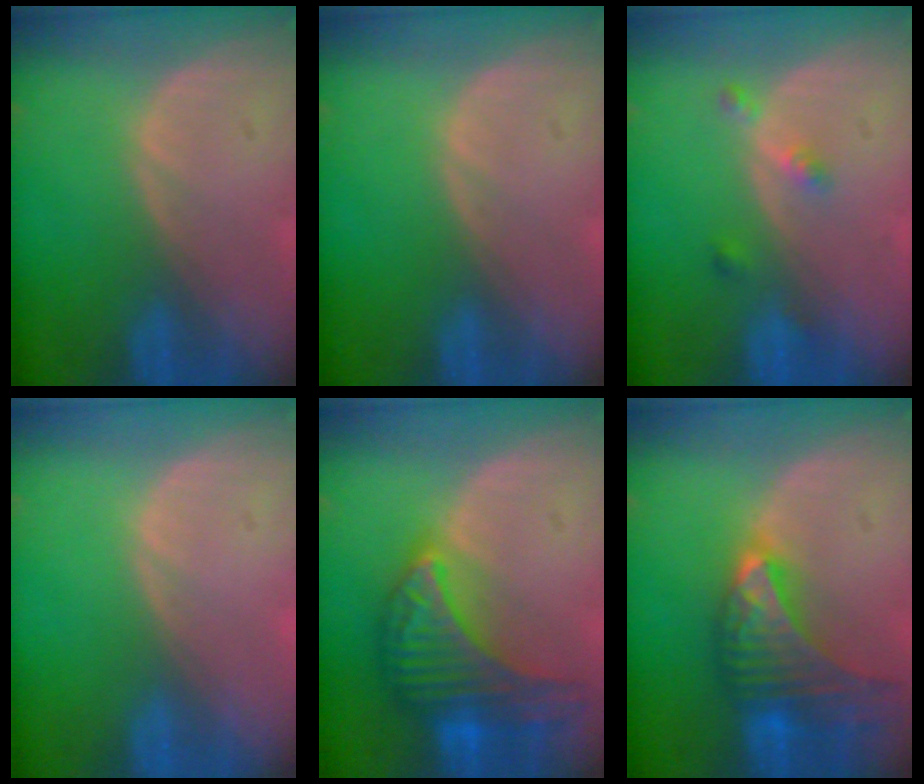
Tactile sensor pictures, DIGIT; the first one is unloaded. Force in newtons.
{"total": 0.0}
{"total": 2.7, "press": 2.3, "slide": 1.5}
{"total": 0.0}
{"total": 10.0, "press": 10.0, "slide": 0.5}
{"total": 9.8, "press": 8.7, "slide": 4.4}